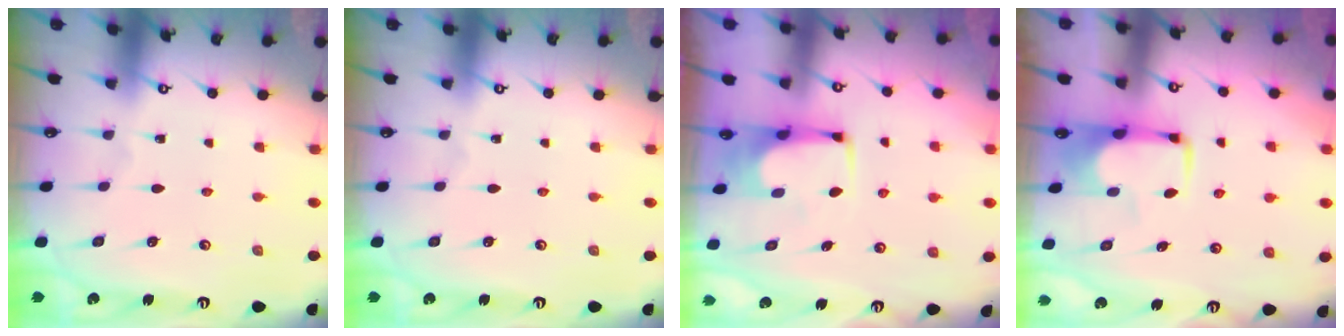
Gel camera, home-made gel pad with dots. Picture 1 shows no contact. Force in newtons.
{"total": 0.0}
{"total": 1.4, "press": 1.4, "slide": 0.1}
{"total": 1.8, "press": 1.7, "slide": 0.4}